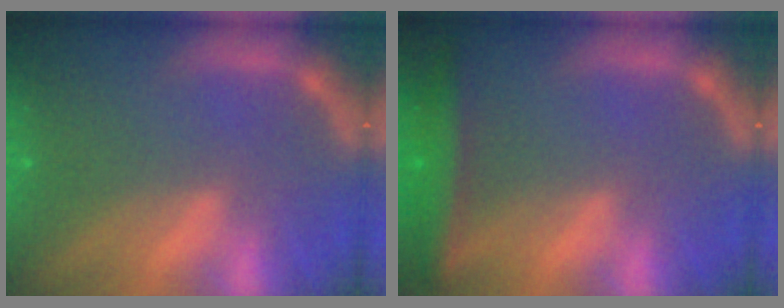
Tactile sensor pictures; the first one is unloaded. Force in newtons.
{"total": 4.0}